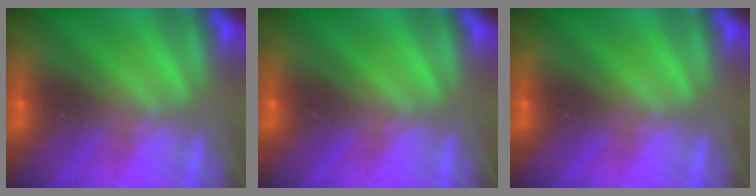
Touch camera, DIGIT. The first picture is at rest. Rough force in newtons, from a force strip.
{"total": 0.0}
{"total": 0.0}